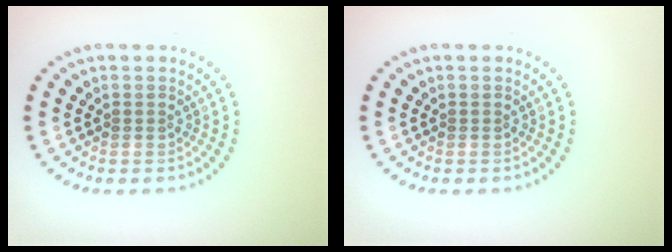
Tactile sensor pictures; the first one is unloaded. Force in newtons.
{"total": 0.0}